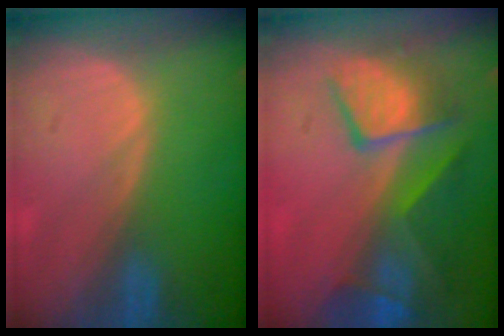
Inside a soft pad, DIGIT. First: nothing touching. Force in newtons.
{"total": 10.0, "press": 8.6, "slide": 5.1}